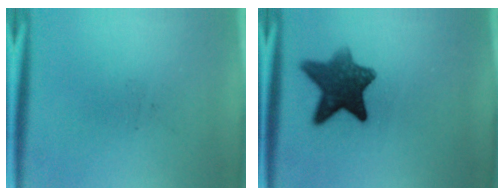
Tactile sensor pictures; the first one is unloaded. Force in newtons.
{"total": 9.6}